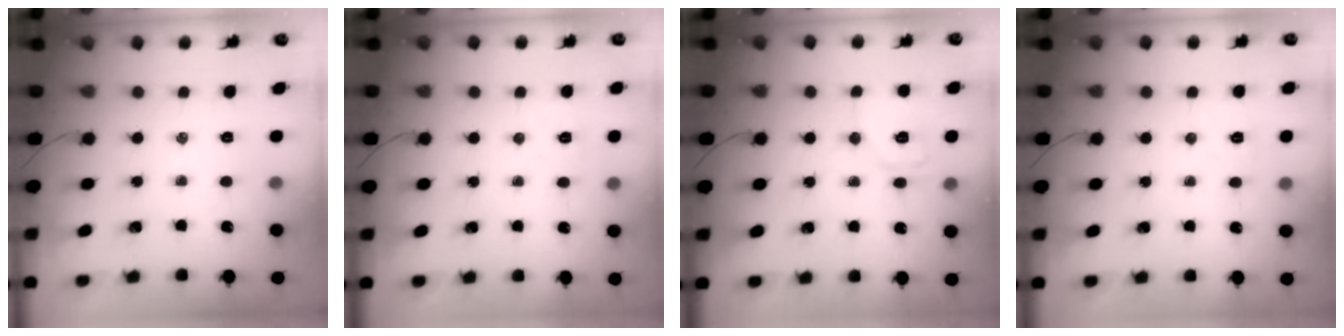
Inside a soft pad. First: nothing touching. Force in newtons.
{"total": 4.7, "press": 4.5, "slide": 1.1}
{"total": 8.6, "press": 8.6, "slide": 0.4}
{"total": 4.7, "press": 4.5, "slide": 1.1}